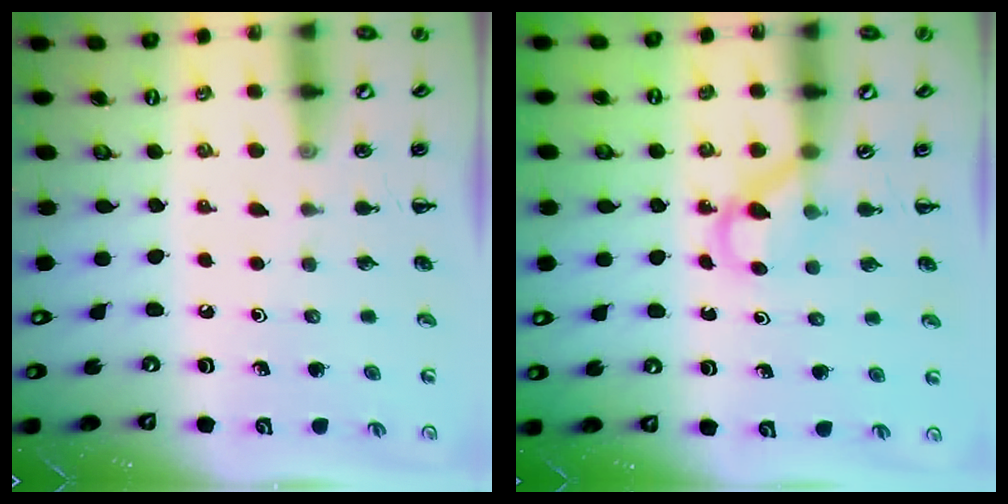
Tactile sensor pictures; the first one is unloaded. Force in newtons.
{"total": 3.5, "press": 3.2, "slide": 1.5}